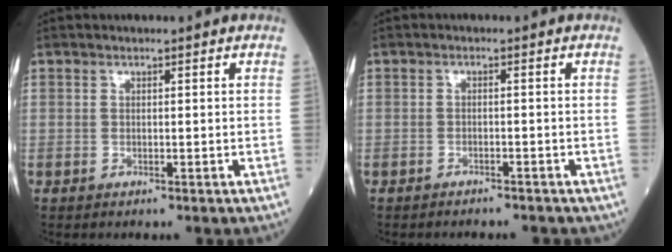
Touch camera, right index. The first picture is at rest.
{"total": 5.3, "force": [-4.6, 2.1, 1.8], "torque": [-0.029, 0.001, -0.050]}